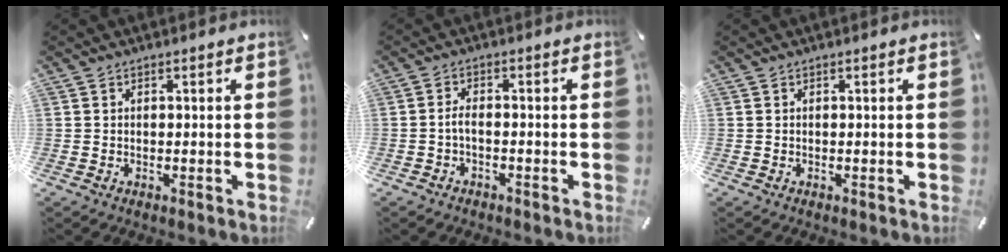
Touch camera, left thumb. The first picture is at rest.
{"total": 2.4, "force": [-1.2, 1.0, 1.9], "torque": [-0.049, 0.003, -0.027]}
{"total": 0.0}